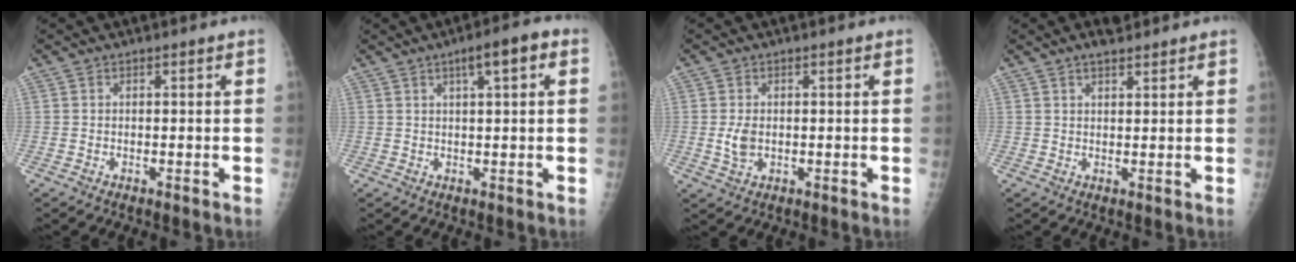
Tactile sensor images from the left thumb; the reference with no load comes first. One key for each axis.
{"total": 5.5, "fx": 2.3, "fy": 1.0, "fz": 4.8, "tx": -0.066, "ty": 0.009, "tz": 0.030}
{"total": 3.3, "fx": -0.2, "fy": 2.2, "fz": 2.5, "tx": -0.048, "ty": -0.004, "tz": -0.002}
{"total": 3.0, "fx": 2.3, "fy": 1.1, "fz": 1.5, "tx": -0.018, "ty": -0.009, "tz": 0.035}